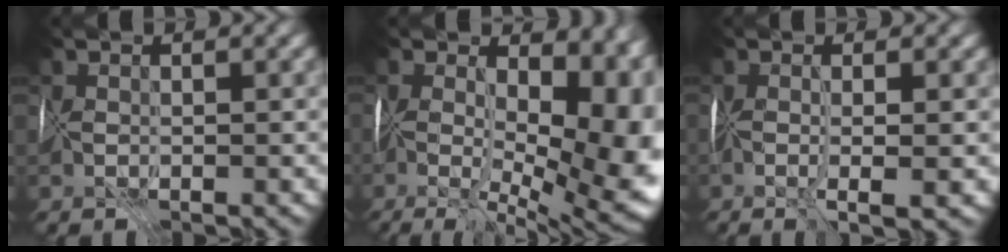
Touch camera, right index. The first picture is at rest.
{"total": 18.5, "force": [-1.0, 10.1, 15.4], "torque": [-0.168, -0.022, 0.029]}
{"total": 3.1, "force": [-0.7, 0.2, 3.0], "torque": [-0.057, -0.013, -0.004]}